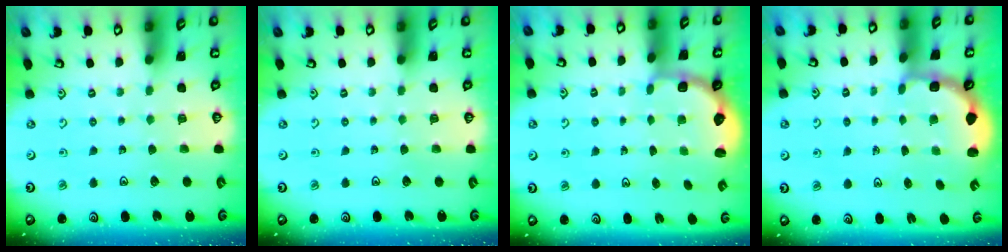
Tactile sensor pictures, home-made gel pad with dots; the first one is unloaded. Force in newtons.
{"total": 0.0}
{"total": 2.9, "press": 2.4, "slide": 1.6}
{"total": 2.7, "press": 2.4, "slide": 1.4}